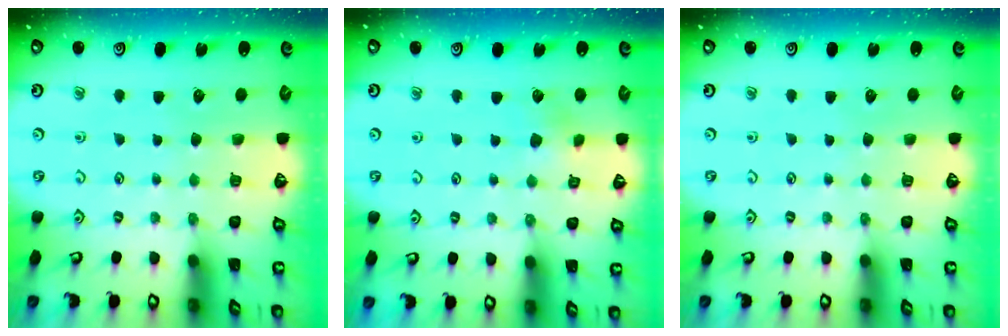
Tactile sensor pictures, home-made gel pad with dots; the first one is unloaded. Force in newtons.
{"total": 3.5, "press": 3.5, "slide": 0.3}
{"total": 0.0}